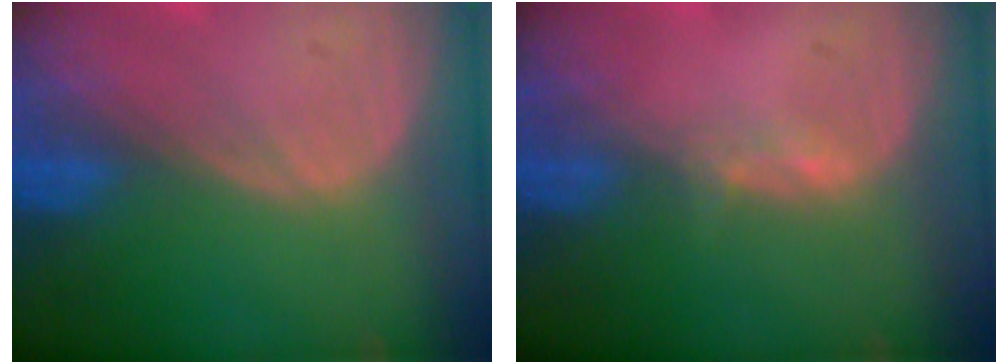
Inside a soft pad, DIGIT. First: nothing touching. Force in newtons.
{"total": 1.0, "press": 0.8, "slide": 0.5}